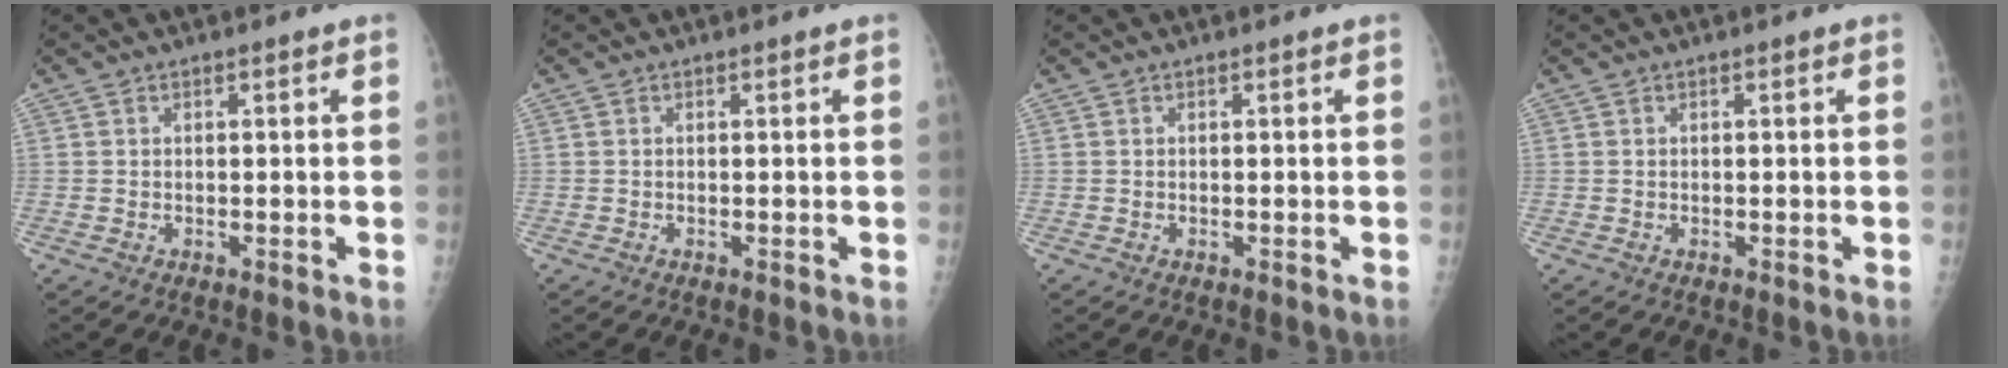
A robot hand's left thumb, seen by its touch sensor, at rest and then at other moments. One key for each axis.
{"total": 0.0}
{"total": 0.0}
{"total": 0.0}